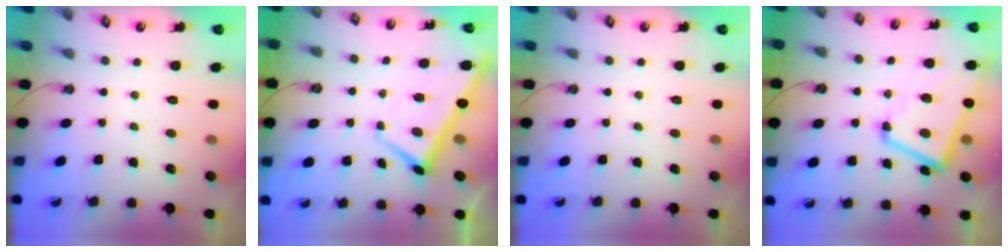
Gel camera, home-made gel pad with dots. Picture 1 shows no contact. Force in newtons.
{"total": 2.3, "press": 2.3, "slide": 0.2}
{"total": 0.0}
{"total": 5.8, "press": 5.4, "slide": 2.2}